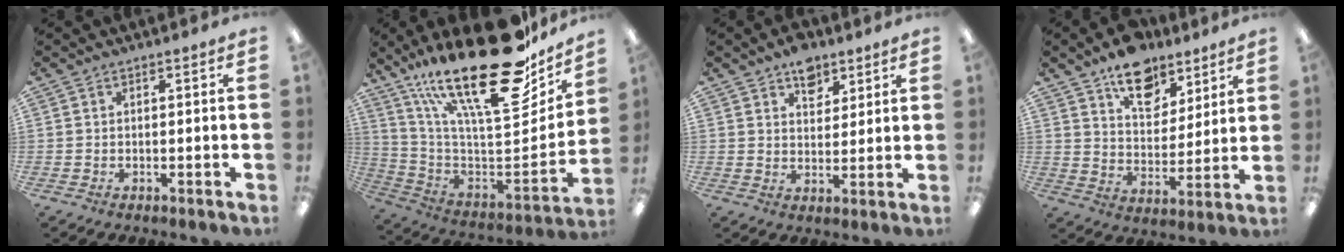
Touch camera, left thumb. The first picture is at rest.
{"total": 31.6, "force": [20.0, 10.1, 22.4], "torque": [-0.354, -0.147, 0.342]}
{"total": 7.0, "force": [4.8, 4.3, 2.7], "torque": [-0.025, -0.022, 0.083]}
{"total": 13.4, "force": [9.8, 7.1, 5.6], "torque": [-0.073, -0.058, 0.178]}